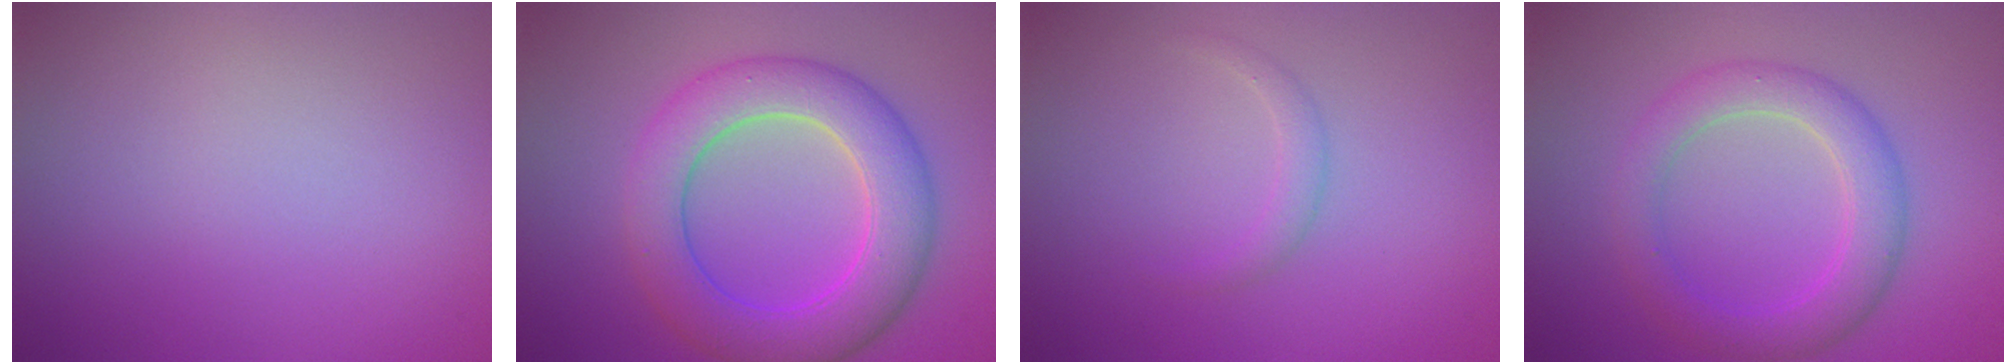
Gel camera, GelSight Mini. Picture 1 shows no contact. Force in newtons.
{"total": 7.3, "press": 7.3, "slide": 0.3}
{"total": 1.2, "press": 1.1, "slide": 0.1}
{"total": 4.2, "press": 4.2, "slide": 0.1}